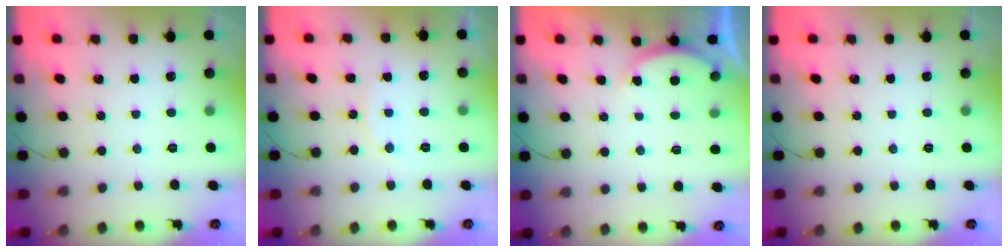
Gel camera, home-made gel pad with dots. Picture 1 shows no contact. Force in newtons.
{"total": 4.1, "press": 4.1, "slide": 0.2}
{"total": 2.6, "press": 2.5, "slide": 0.7}
{"total": 0.0}